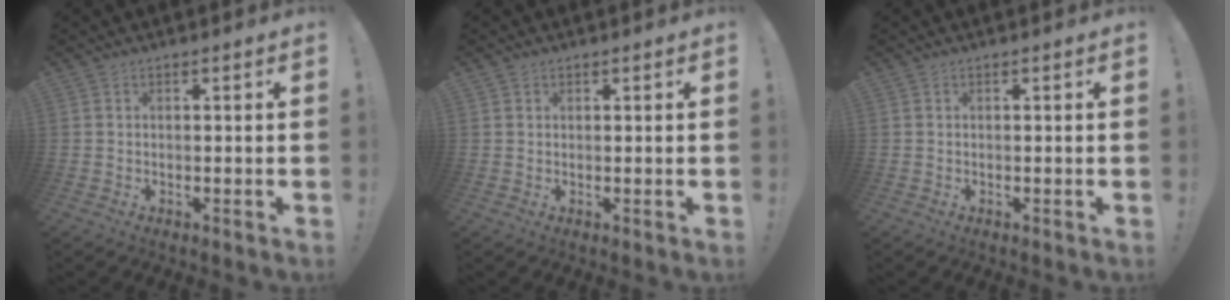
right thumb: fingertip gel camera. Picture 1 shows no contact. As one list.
[{"total": 0.7, "force": [0.5, 0.4, 0.1], "torque": [0.005, -0.003, 0.009]}, {"total": 0.0}]